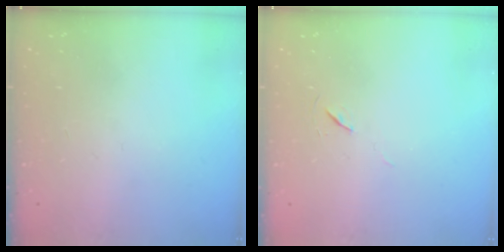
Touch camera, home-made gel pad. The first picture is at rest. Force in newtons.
{"total": 5.7, "press": 5.2, "slide": 2.4}